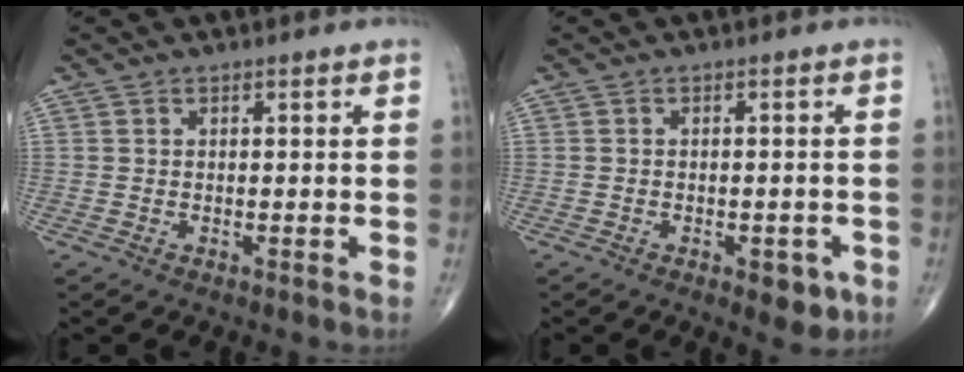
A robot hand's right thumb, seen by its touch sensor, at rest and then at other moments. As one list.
[{"total": 4.5, "force": [-2.0, 2.1, 3.4], "torque": [-0.027, 0.003, -0.020]}]